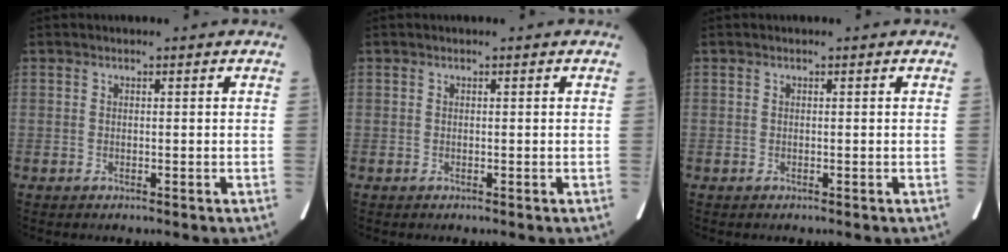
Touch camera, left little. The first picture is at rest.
{"total": 0.0}
{"total": 0.0}